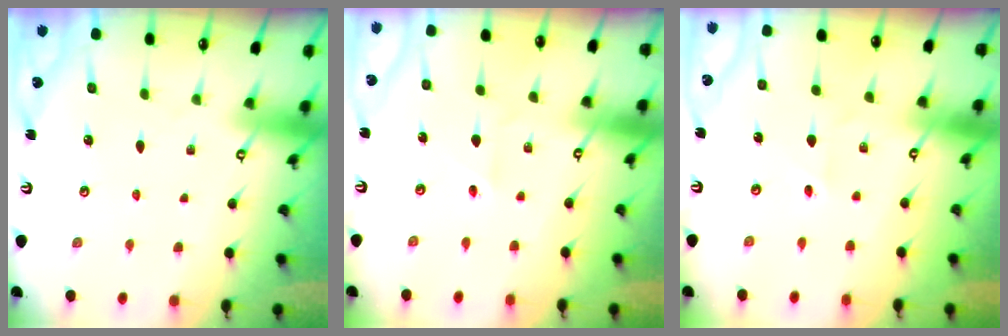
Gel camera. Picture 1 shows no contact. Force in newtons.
{"total": 1.6, "press": 1.3, "slide": 0.9}
{"total": 1.3, "press": 1.3, "slide": 0.2}